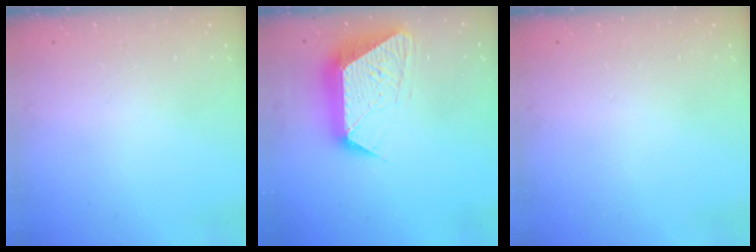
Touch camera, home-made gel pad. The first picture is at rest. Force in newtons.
{"total": 14.6, "press": 14.6, "slide": 0.9}
{"total": 0.0}